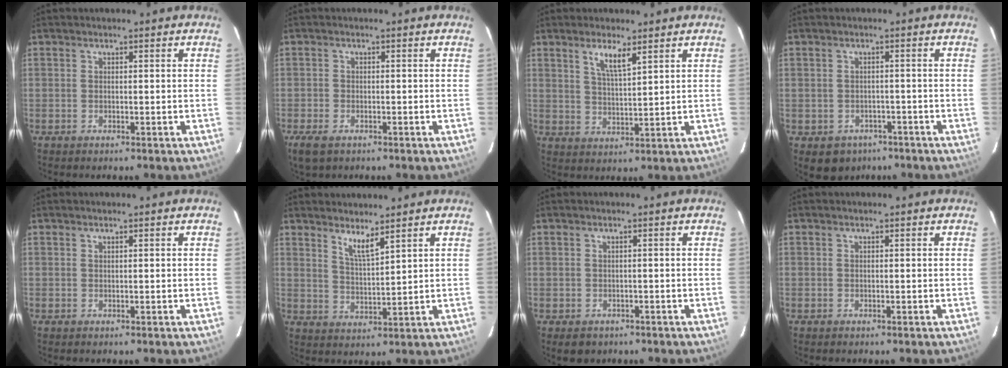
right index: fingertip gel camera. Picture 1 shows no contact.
{"total": 4.4, "force": [-2.7, 2.4, 2.5], "torque": [-0.057, -0.013, -0.050]}
{"total": 4.9, "force": [3.0, 0.9, 3.7], "torque": [-0.071, -0.003, 0.058]}
{"total": 5.8, "force": [-3.3, 4.6, 1.3], "torque": [-0.029, 0.013, -0.033]}
{"total": 0.0}
{"total": 4.4, "force": [3.5, 0.3, 2.8], "torque": [-0.053, -0.006, 0.065]}
{"total": 2.5, "force": [-1.1, 2.2, 0.7], "torque": [-0.012, -0.001, -0.010]}
{"total": 0.0}